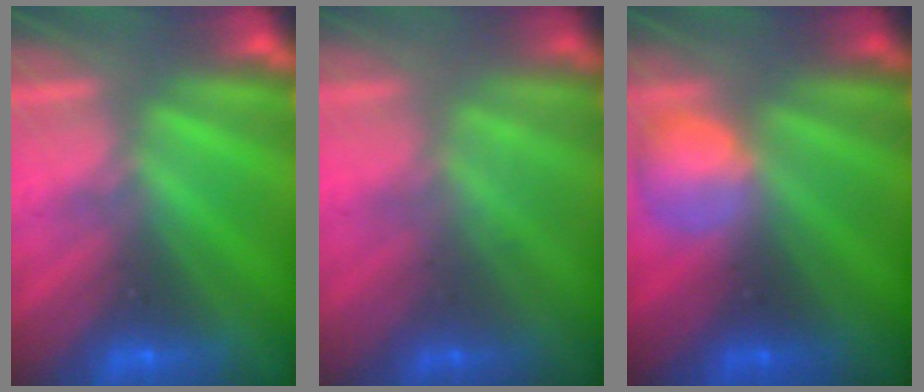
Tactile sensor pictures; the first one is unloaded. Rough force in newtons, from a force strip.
{"total": 1.2}
{"total": 2.4}